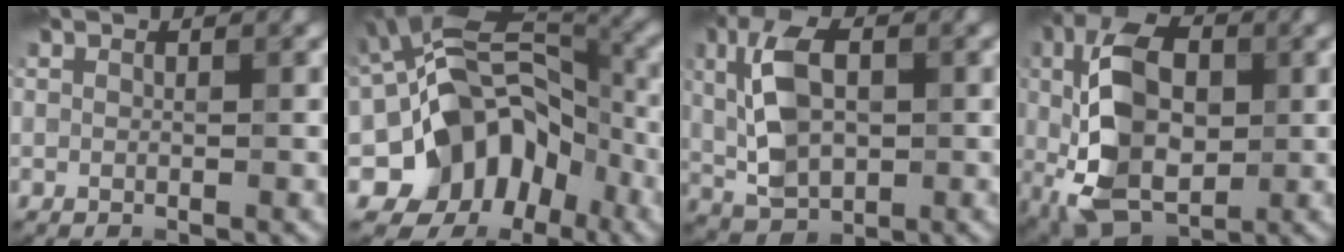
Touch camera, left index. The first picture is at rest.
{"total": 11.4, "force": [-4.3, 8.3, 6.5], "torque": [-0.092, 0.014, -0.088]}
{"total": 6.7, "force": [0.7, 4.0, 5.3], "torque": [-0.110, 0.010, 0.011]}
{"total": 10.4, "force": [-0.2, 6.1, 8.4], "torque": [-0.177, 0.013, -0.016]}